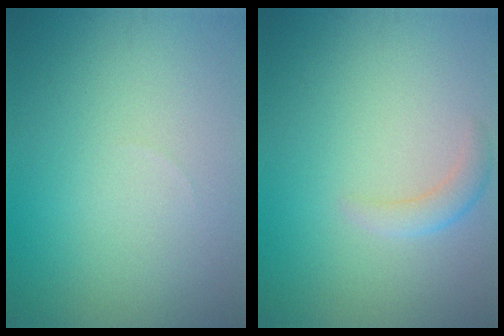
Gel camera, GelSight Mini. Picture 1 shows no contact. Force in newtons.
{"total": 1.7, "press": 1.7, "slide": 0.1}